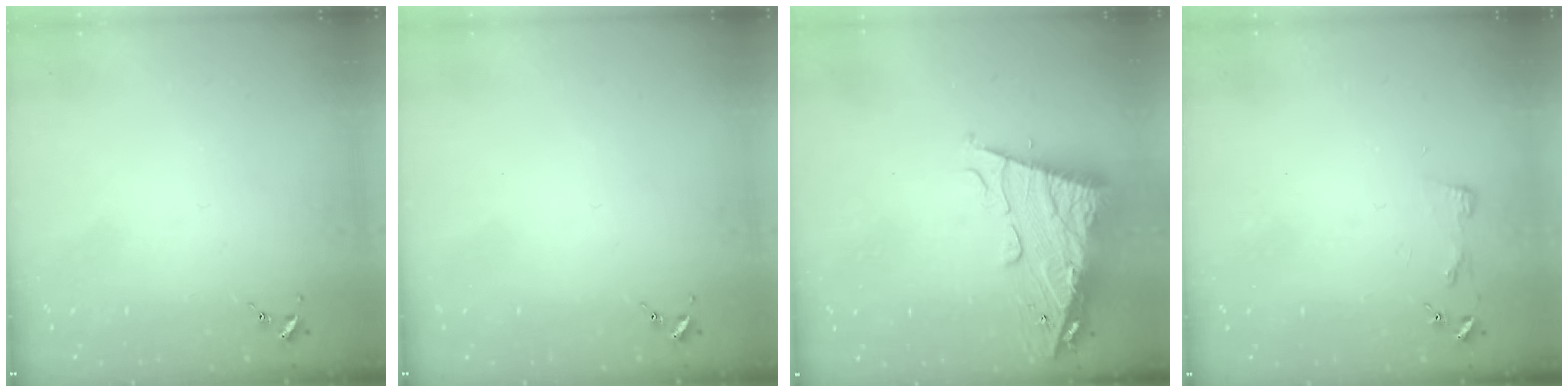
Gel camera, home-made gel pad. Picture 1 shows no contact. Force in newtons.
{"total": 0.0}
{"total": 14.0, "press": 13.9, "slide": 1.3}
{"total": 3.3, "press": 3.3, "slide": 0.4}